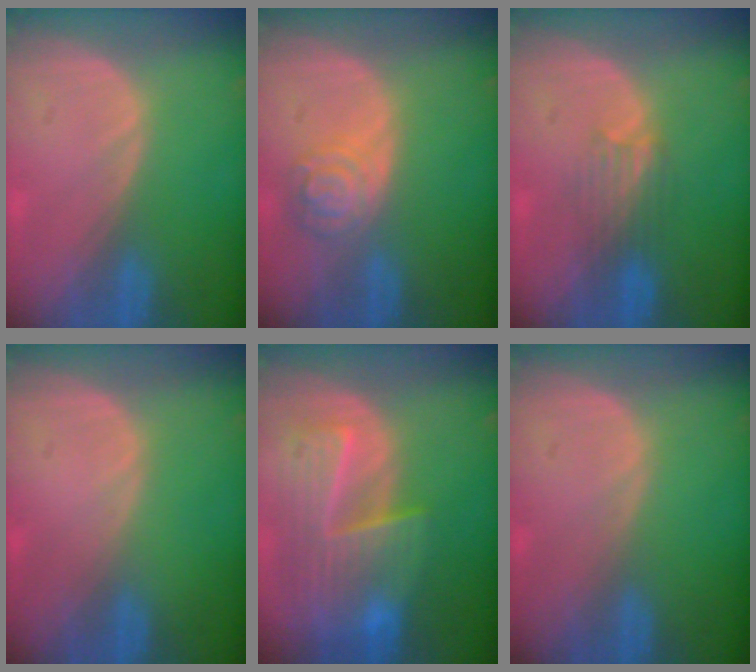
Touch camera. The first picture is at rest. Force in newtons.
{"total": 5.3, "press": 4.7, "slide": 2.3}
{"total": 3.3, "press": 3.3, "slide": 0.1}
{"total": 0.0}
{"total": 9.6, "press": 8.4, "slide": 4.8}
{"total": 0.0}